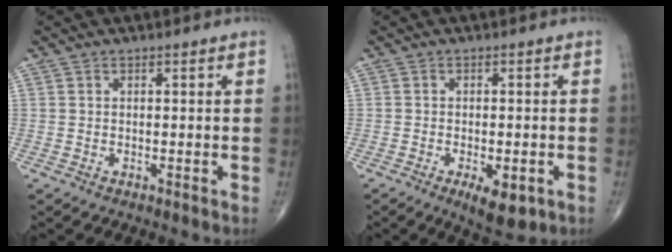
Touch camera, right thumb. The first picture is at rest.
{"total": 6.3, "force": [-2.6, 2.7, 5.1], "torque": [-0.072, -0.001, -0.030]}